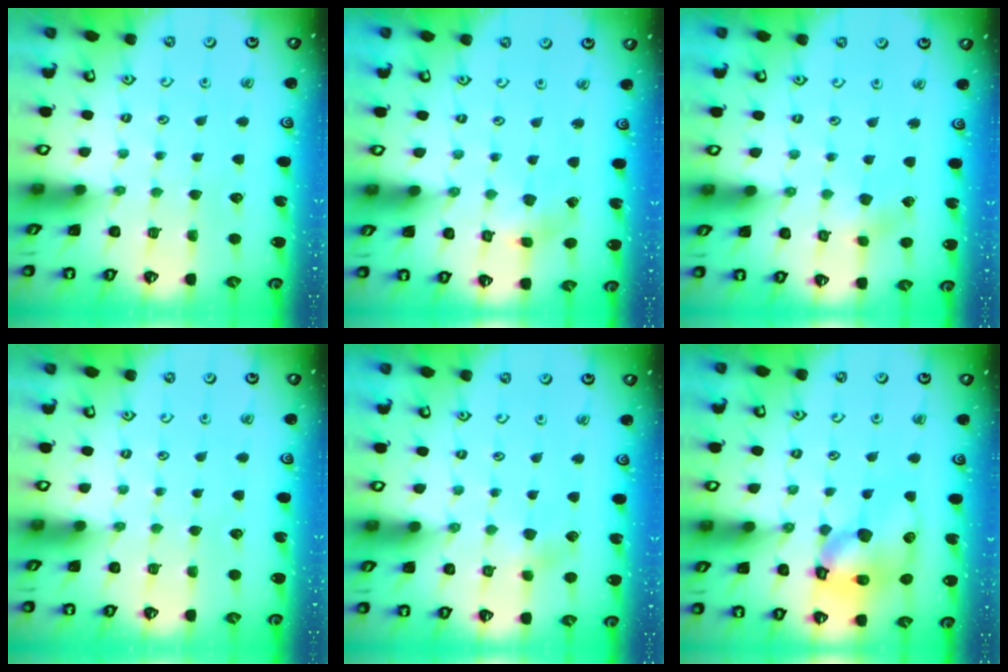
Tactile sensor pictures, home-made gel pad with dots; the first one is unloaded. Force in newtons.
{"total": 1.7, "press": 1.7, "slide": 0.2}
{"total": 2.5, "press": 2.3, "slide": 0.8}
{"total": 0.0}
{"total": 3.8, "press": 3.7, "slide": 0.4}
{"total": 17.5, "press": 17.3, "slide": 2.6}